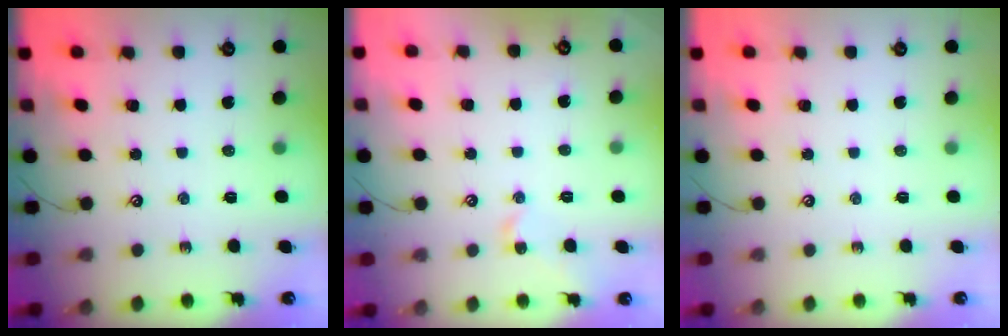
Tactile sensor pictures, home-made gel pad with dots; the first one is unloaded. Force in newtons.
{"total": 1.6, "press": 1.5, "slide": 0.6}
{"total": 0.0}